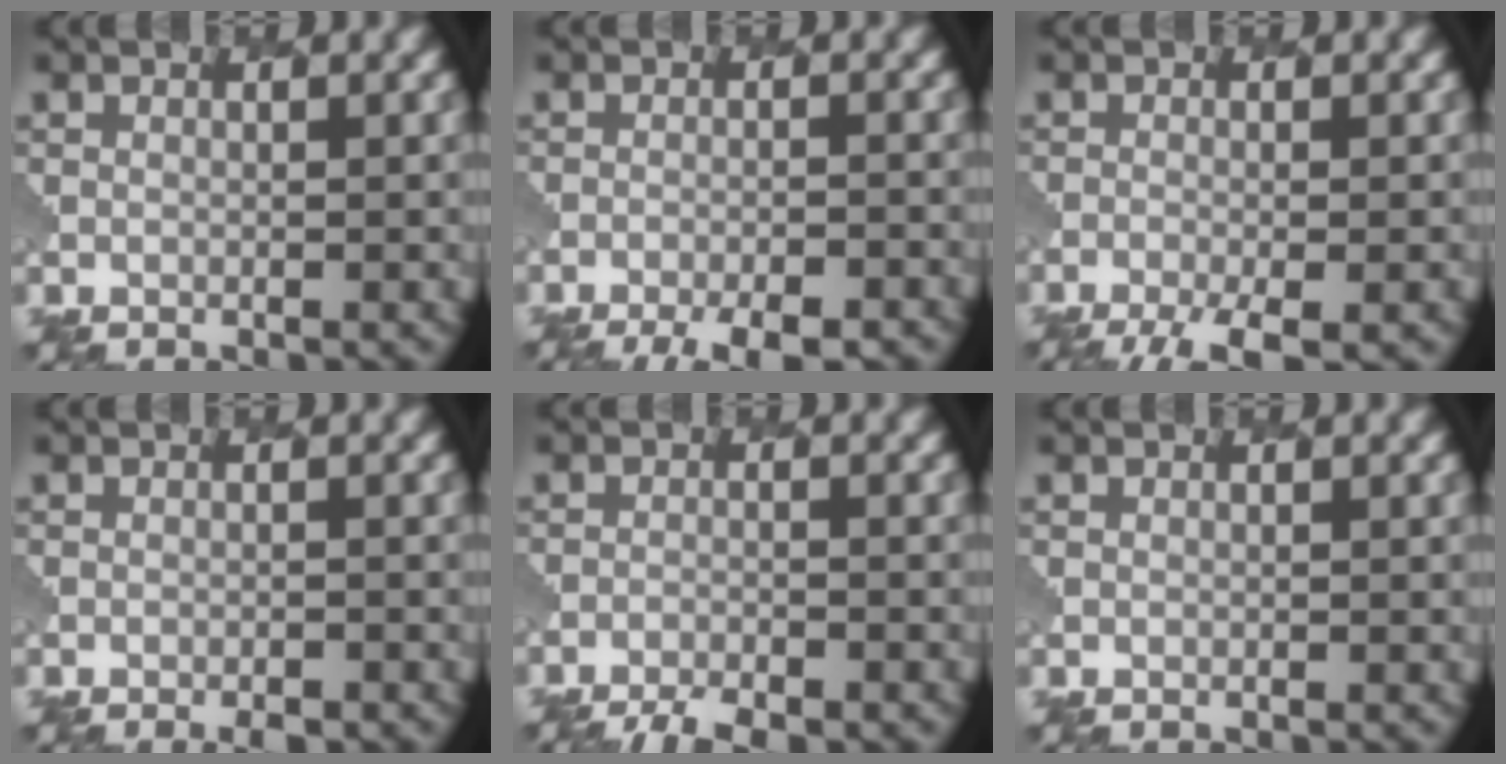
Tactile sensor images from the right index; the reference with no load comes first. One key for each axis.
{"total": 6.8, "fx": -5.8, "fy": 1.7, "fz": 3.1, "tx": -0.042, "ty": -0.005, "tz": -0.080}
{"total": 5.3, "fx": -3.7, "fy": 1.2, "fz": 3.6, "tx": -0.059, "ty": -0.018, "tz": -0.060}
{"total": 1.6, "fx": -1.3, "fy": 0.4, "fz": 0.9, "tx": -0.011, "ty": 0.004, "tz": -0.019}
{"total": 4.6, "fx": -4.3, "fy": 0.8, "fz": 1.4, "tx": -0.032, "ty": -0.014, "tz": -0.069}
{"total": 0.0}